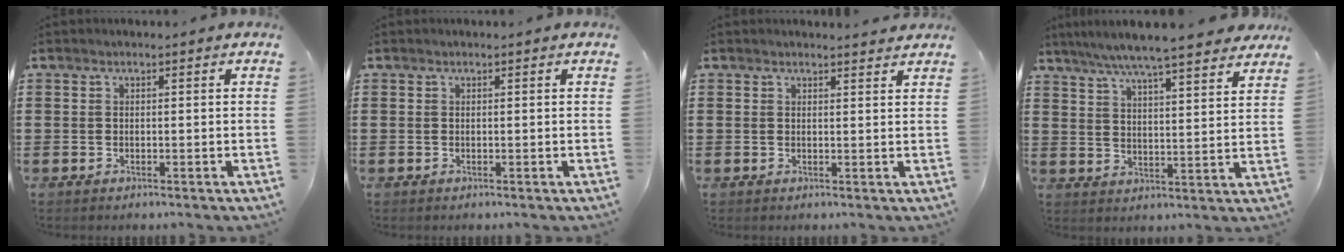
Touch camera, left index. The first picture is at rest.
{"total": 0.0}
{"total": 1.5, "force": [1.5, 0.0, 0.3], "torque": [-0.010, 0.000, 0.028]}
{"total": 6.6, "force": [5.9, -0.2, 3.0], "torque": [-0.081, -0.030, 0.101]}